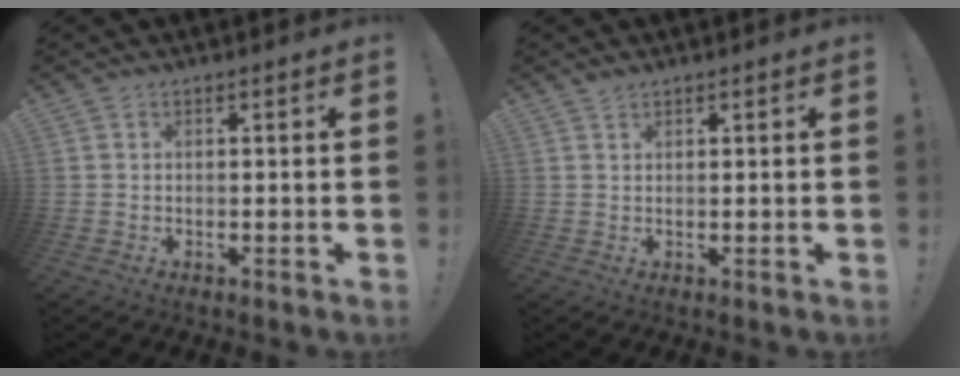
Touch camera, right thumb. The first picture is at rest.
{"total": 1.0, "force": [0.9, 0.3, 0.3], "torque": [0.000, -0.001, 0.017]}